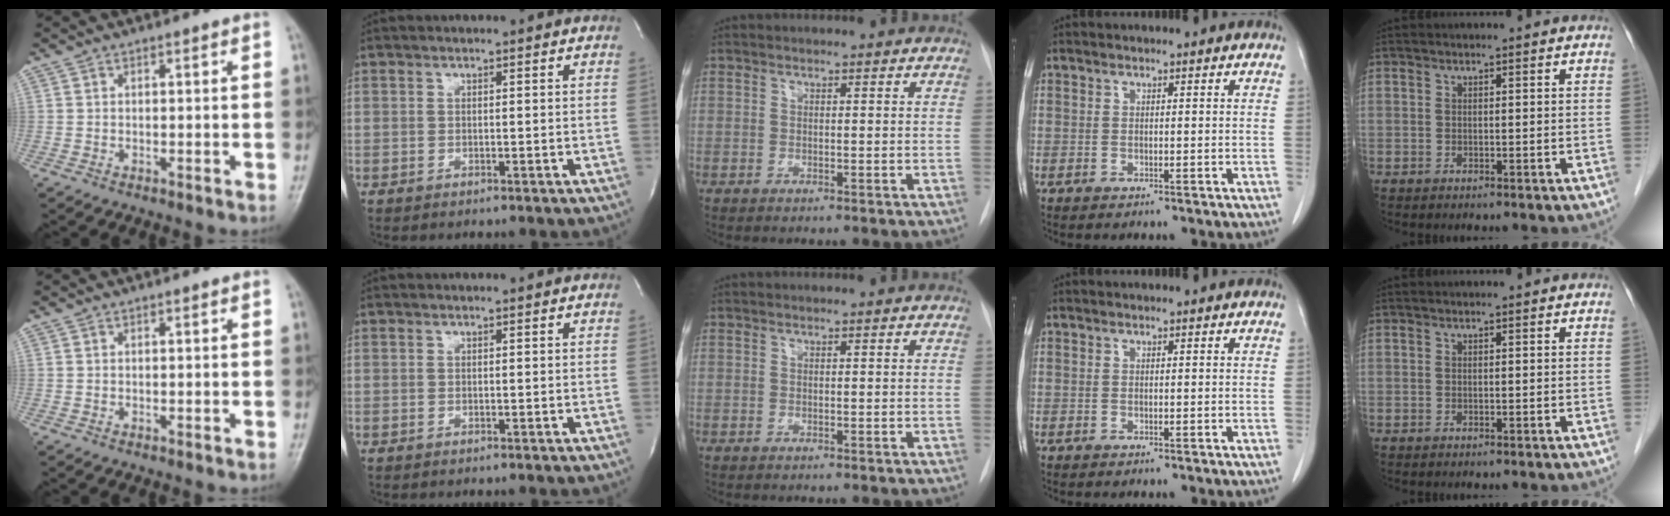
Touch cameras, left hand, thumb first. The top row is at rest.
{}